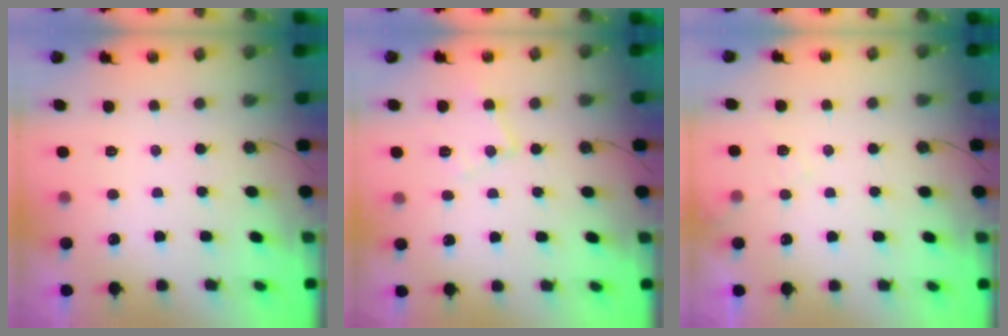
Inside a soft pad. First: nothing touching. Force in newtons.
{"total": 8.3, "press": 8.3, "slide": 0.6}
{"total": 5.4, "press": 5.3, "slide": 0.8}